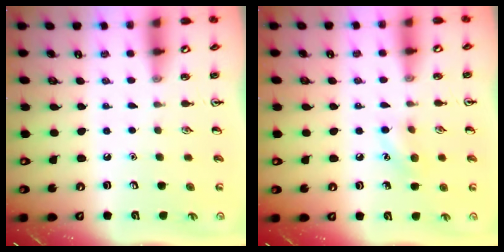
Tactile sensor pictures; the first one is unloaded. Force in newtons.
{"total": 7.8, "press": 7.5, "slide": 2.0}